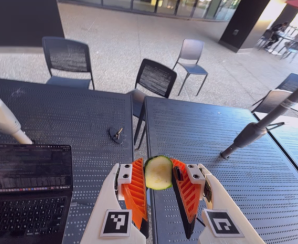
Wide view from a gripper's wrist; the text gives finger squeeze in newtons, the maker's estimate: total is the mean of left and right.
{"total": 6.0, "left": 5.8, "right": 6.3}